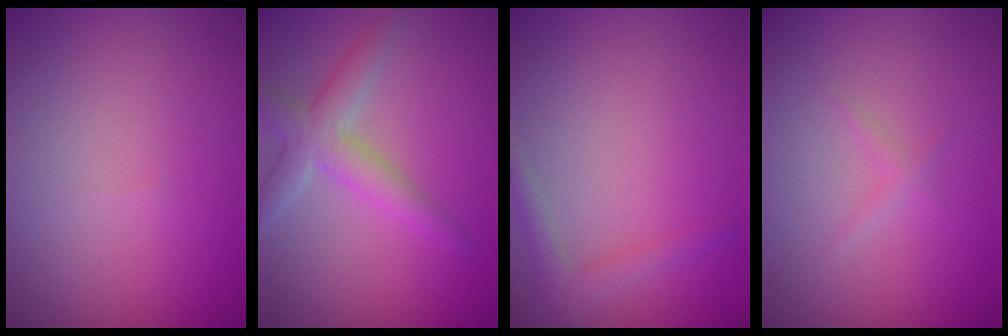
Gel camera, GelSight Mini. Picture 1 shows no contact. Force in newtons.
{"total": 3.3, "press": 3.3, "slide": 0.2}
{"total": 1.5, "press": 1.5, "slide": 0.1}
{"total": 0.7, "press": 0.7, "slide": 0.0}